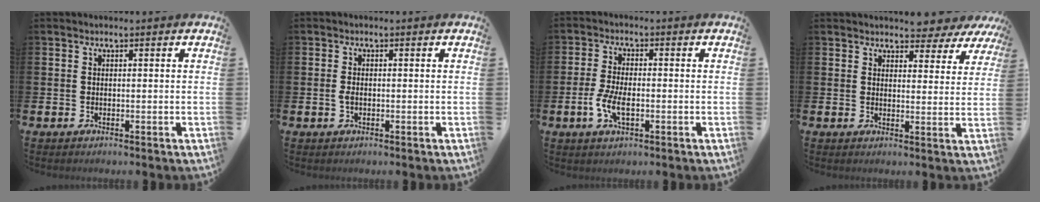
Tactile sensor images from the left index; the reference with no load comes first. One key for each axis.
{"total": 1.3, "fx": -0.2, "fy": 0.7, "fz": 1.0, "tx": -0.023, "ty": 0.005, "tz": -0.005}
{"total": 4.6, "fx": -1.1, "fy": 2.2, "fz": 3.9, "tx": -0.080, "ty": 0.001, "tz": -0.022}
{"total": 3.5, "fx": 3.3, "fy": 1.1, "fz": 0.0, "tx": 0.002, "ty": -0.030, "tz": 0.055}